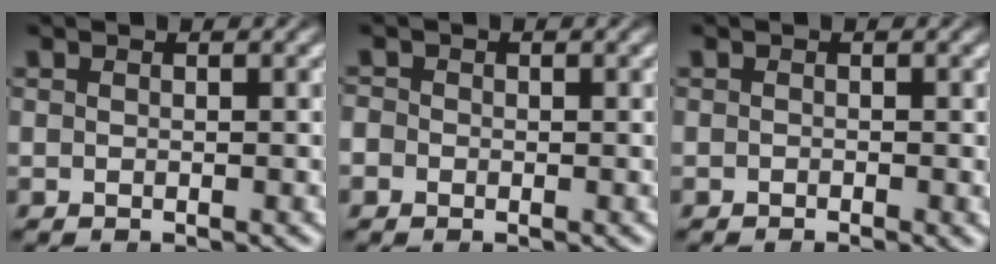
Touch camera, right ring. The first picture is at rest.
{"total": 1.9, "force": [-0.9, 1.7, 0.1], "torque": [-0.005, -0.006, -0.016]}
{"total": 0.8, "force": [-0.6, -0.3, 0.3], "torque": [0.005, -0.003, -0.009]}